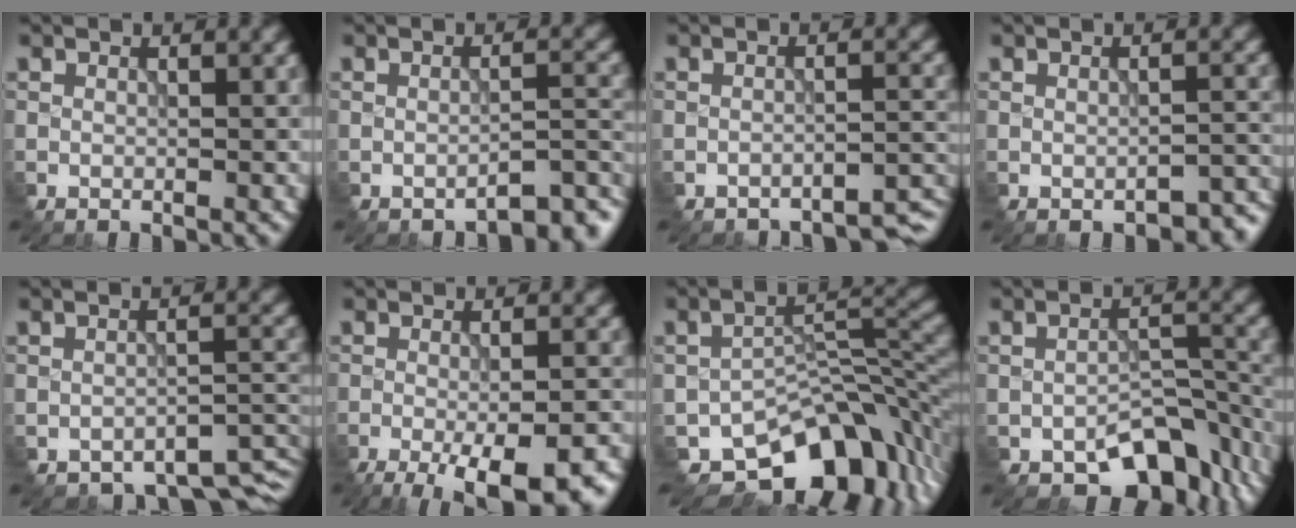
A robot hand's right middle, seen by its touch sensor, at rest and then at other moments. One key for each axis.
{"total": 3.8, "fx": -3.4, "fy": 0.5, "fz": 1.5, "tx": -0.016, "ty": 0.007, "tz": -0.050}
{"total": 4.4, "fx": -4.3, "fy": 0.4, "fz": 0.7, "tx": -0.012, "ty": 0.000, "tz": -0.062}
{"total": 2.3, "fx": -2.1, "fy": 0.5, "fz": 0.8, "tx": -0.013, "ty": -0.002, "tz": -0.027}
{"total": 5.2, "fx": -4.9, "fy": 1.1, "fz": 1.3, "tx": -0.017, "ty": -0.016, "tz": -0.061}
{"total": 9.4, "fx": -5.3, "fy": 3.0, "fz": 7.2, "tx": -0.104, "ty": -0.017, "tz": -0.069}
{"total": 10.8, "fx": -7.2, "fy": 5.6, "fz": 5.7, "tx": -0.069, "ty": -0.010, "tz": -0.119}
{"total": 6.7, "fx": -4.7, "fy": 3.4, "fz": 3.4, "tx": -0.036, "ty": -0.008, "tz": -0.067}